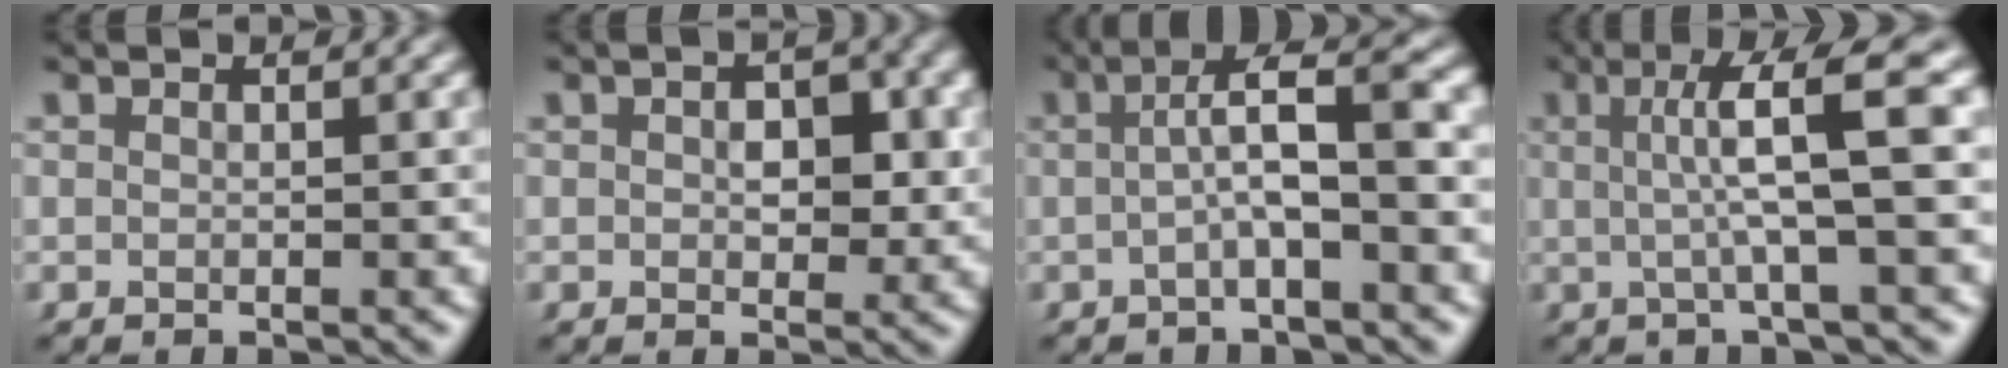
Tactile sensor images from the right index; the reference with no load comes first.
{"total": 3.0, "force": [0.2, 2.2, 2.0], "torque": [-0.028, -0.007, 0.002]}
{"total": 4.6, "force": [-0.2, 0.9, 4.5], "torque": [-0.067, 0.011, -0.010]}
{"total": 5.5, "force": [1.5, -0.1, 5.3], "torque": [-0.080, 0.022, 0.015]}